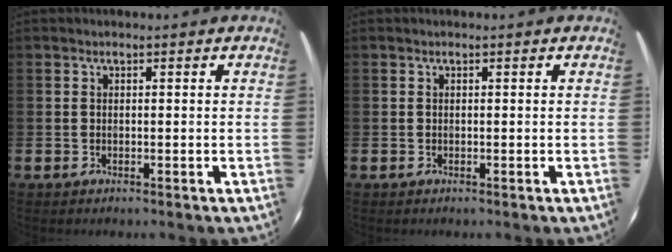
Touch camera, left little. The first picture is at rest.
{"total": 0.0}